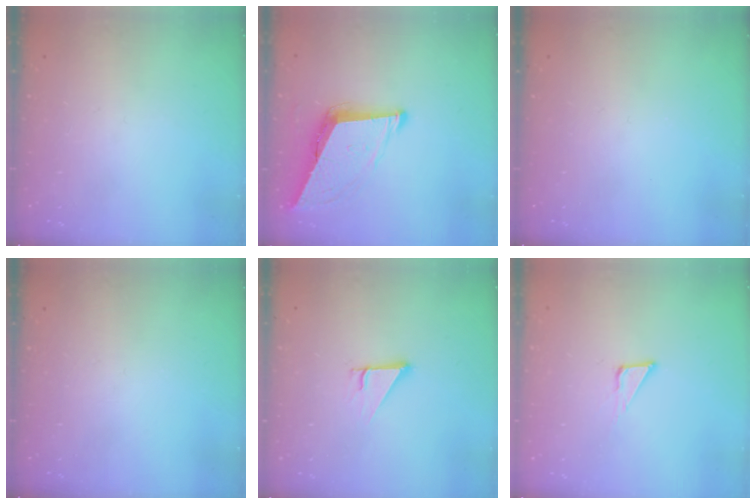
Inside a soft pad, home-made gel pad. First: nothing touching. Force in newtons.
{"total": 8.7, "press": 8.4, "slide": 2.4}
{"total": 0.0}
{"total": 0.0}
{"total": 2.5, "press": 2.5, "slide": 0.2}
{"total": 3.9, "press": 3.9, "slide": 0.3}